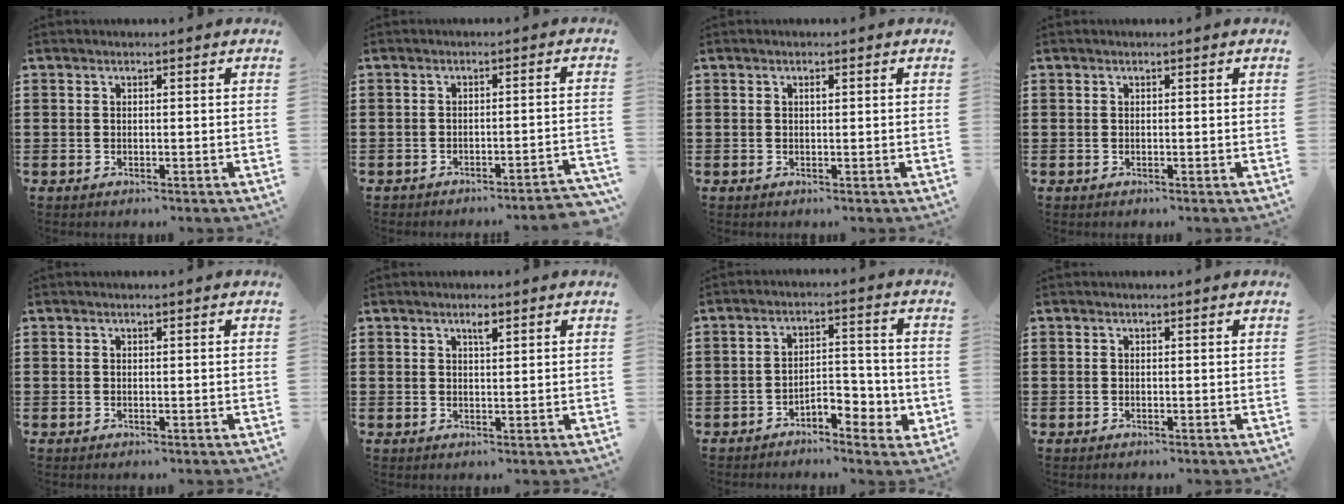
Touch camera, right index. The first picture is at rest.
{"total": 2.6, "force": [-2.5, -0.2, 0.5], "torque": [-0.013, -0.003, -0.054]}
{"total": 0.7, "force": [0.2, 0.2, 0.6], "torque": [-0.013, -0.001, 0.003]}
{"total": 0.0}
{"total": 0.0}
{"total": 1.8, "force": [1.1, 0.4, 1.3], "torque": [-0.021, 0.000, 0.016]}
{"total": 4.7, "force": [-2.9, 2.3, 2.8], "torque": [-0.041, 0.011, -0.057]}
{"total": 0.0}